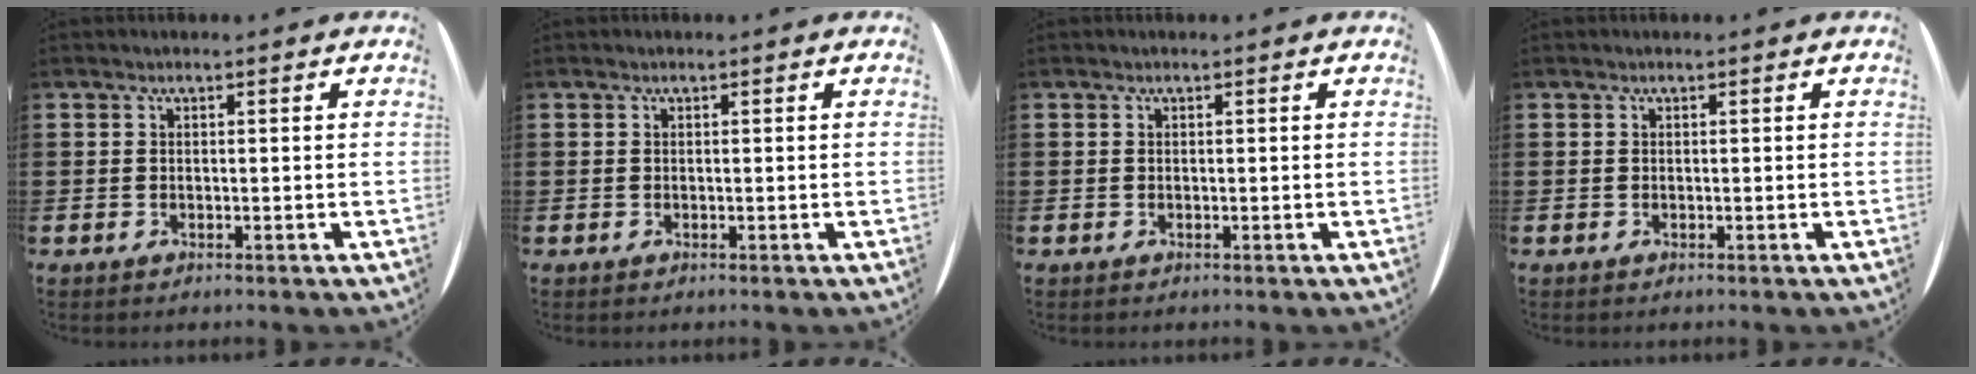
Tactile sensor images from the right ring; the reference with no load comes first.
{"total": 0.0}
{"total": 0.0}
{"total": 0.0}